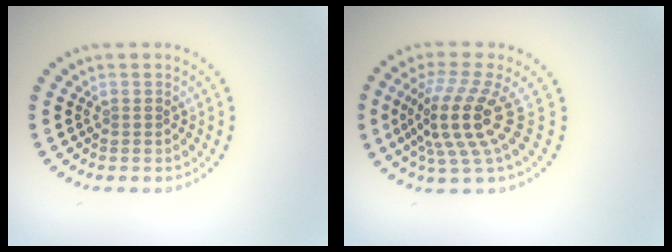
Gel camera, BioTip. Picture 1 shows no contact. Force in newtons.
{"total": 5.0, "press": 3.5, "slide": 3.6}